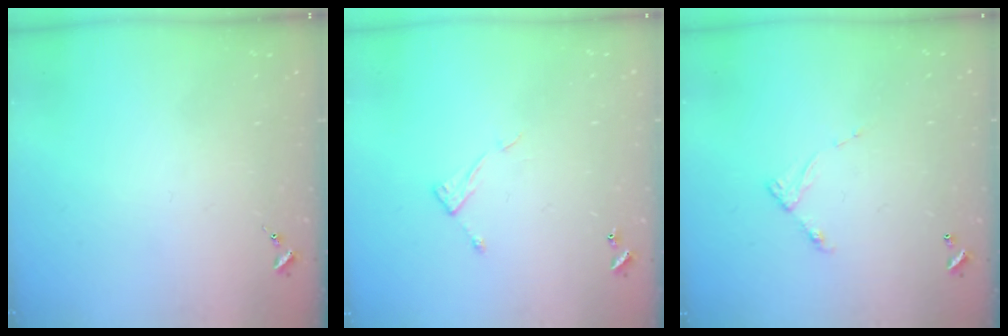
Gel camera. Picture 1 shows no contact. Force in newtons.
{"total": 6.2, "press": 6.2, "slide": 0.4}
{"total": 6.1, "press": 6.1, "slide": 0.5}